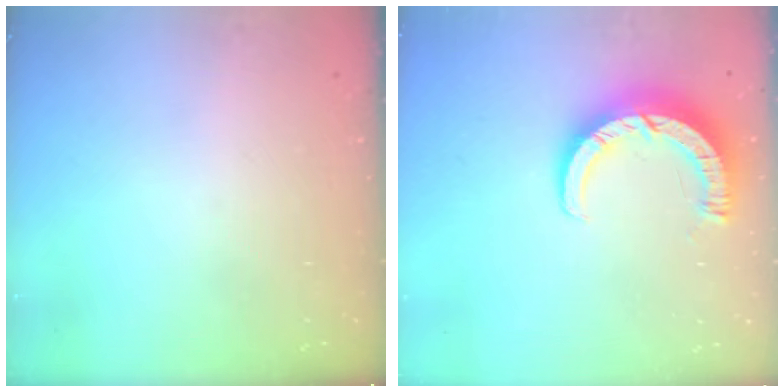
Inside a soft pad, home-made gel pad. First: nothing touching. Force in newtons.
{"total": 9.4, "press": 9.4, "slide": 1.0}